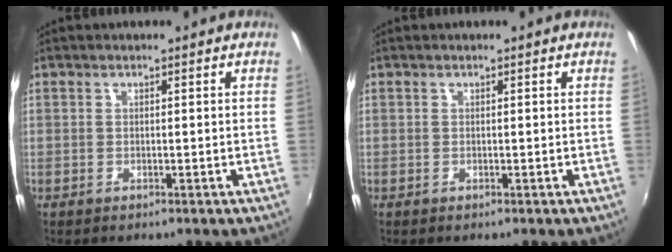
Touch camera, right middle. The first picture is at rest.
{"total": 0.0}